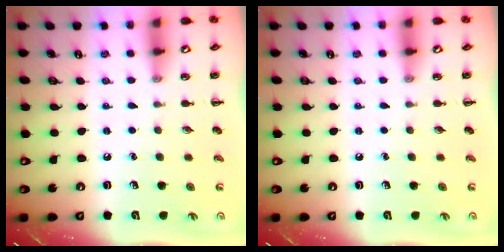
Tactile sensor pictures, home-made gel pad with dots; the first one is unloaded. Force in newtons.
{"total": 0.0}